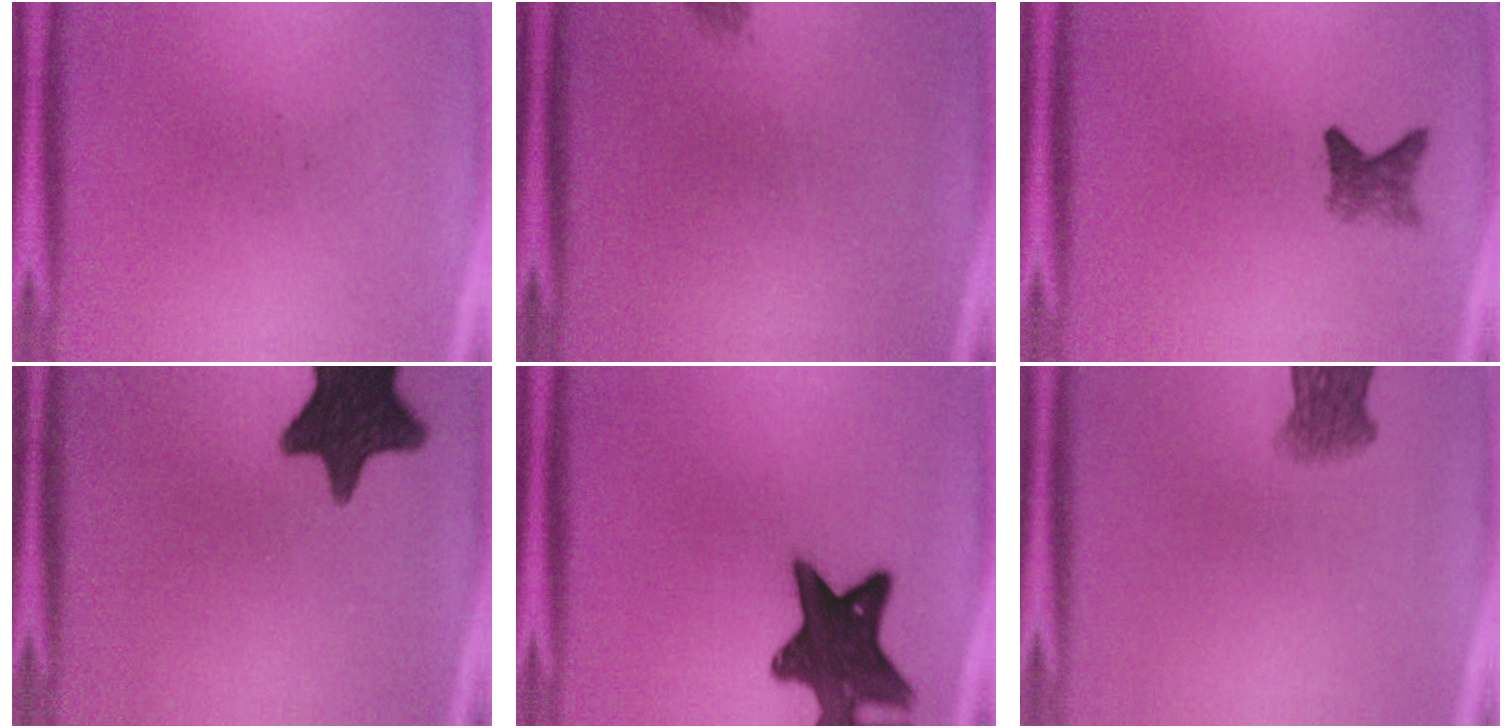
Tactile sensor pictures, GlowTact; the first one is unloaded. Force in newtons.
{"total": 0.9}
{"total": 2.7}
{"total": 14.2}
{"total": 14.2}
{"total": 4.7}